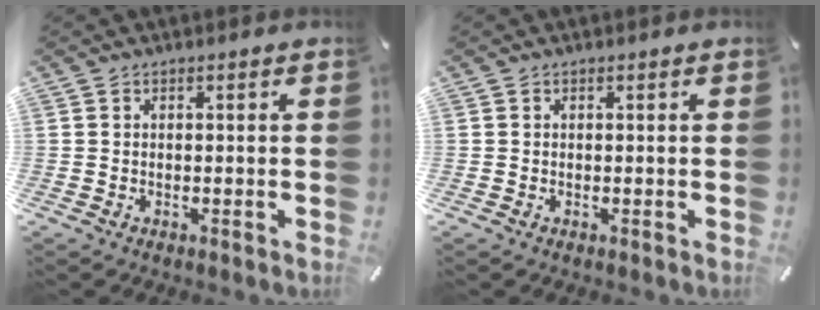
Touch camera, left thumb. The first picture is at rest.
{"total": 0.0}